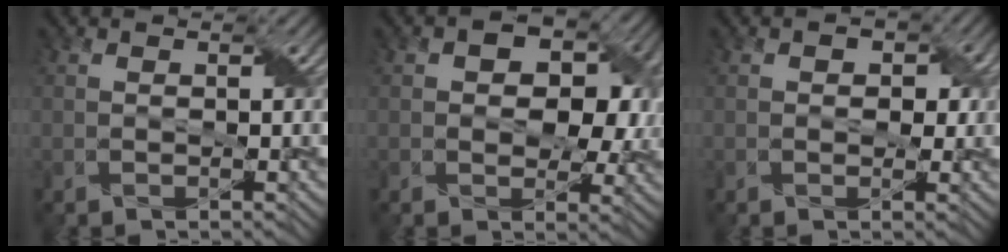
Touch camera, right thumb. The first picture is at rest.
{"total": 9.5, "force": [1.9, 6.2, 7.0], "torque": [-0.087, 0.001, 0.020]}
{"total": 2.3, "force": [0.4, 1.7, 1.5], "torque": [-0.024, -0.004, 0.000]}